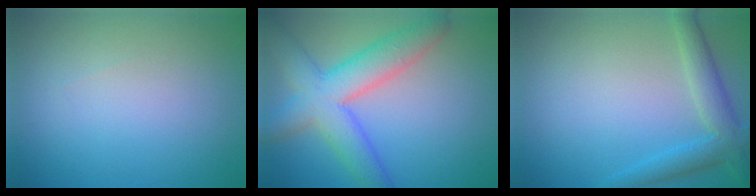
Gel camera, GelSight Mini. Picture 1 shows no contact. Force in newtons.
{"total": 6.7, "press": 6.7, "slide": 0.1}
{"total": 3.8, "press": 3.8, "slide": 0.2}